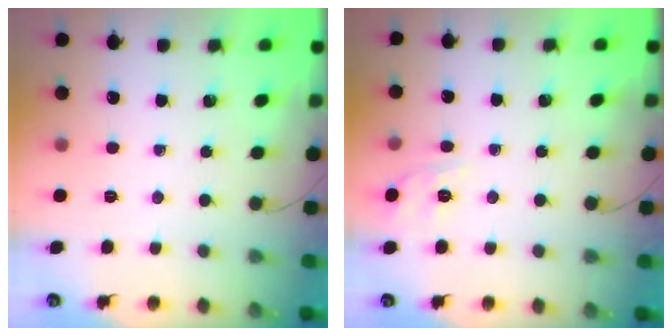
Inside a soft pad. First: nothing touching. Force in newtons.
{"total": 2.3, "press": 2.0, "slide": 1.3}